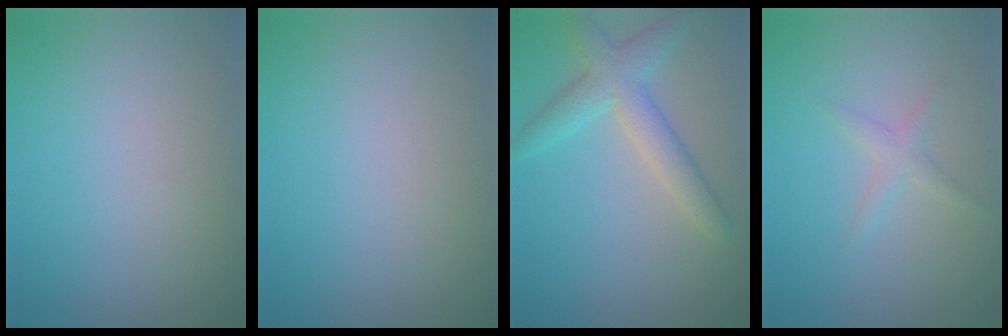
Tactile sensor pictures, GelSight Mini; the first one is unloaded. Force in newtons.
{"total": 0.0}
{"total": 4.1, "press": 4.1, "slide": 0.1}
{"total": 1.3, "press": 1.3, "slide": 0.1}